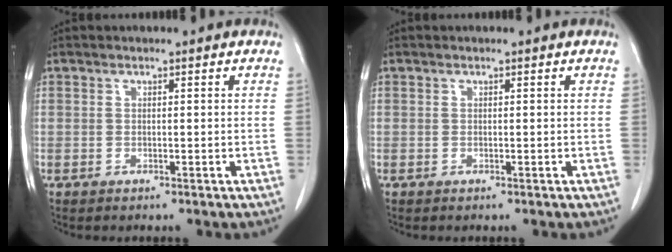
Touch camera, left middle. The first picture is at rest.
{"total": 0.0}